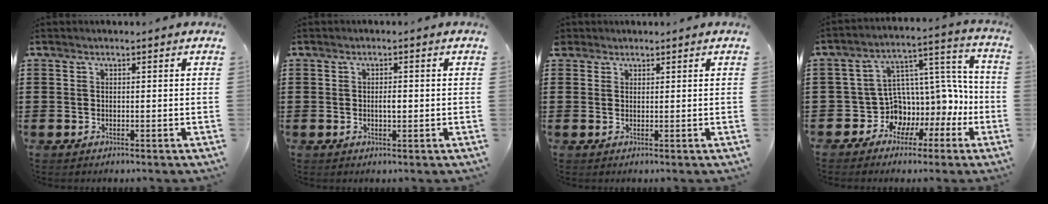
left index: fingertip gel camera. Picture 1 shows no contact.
{"total": 1.7, "force": [-0.1, 0.5, 1.6], "torque": [-0.031, 0.001, -0.003]}
{"total": 1.4, "force": [1.1, 0.8, 0.1], "torque": [-0.006, 0.005, 0.023]}
{"total": 6.9, "force": [-0.7, 6.2, 3.0], "torque": [-0.075, -0.035, -0.008]}